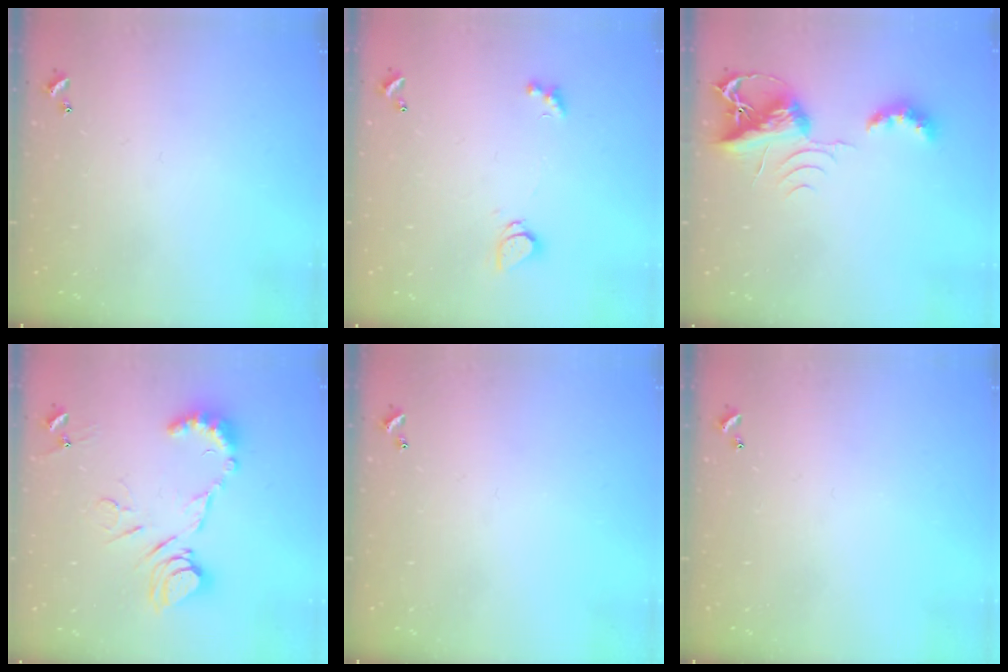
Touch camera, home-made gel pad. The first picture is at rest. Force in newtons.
{"total": 1.6, "press": 1.6, "slide": 0.2}
{"total": 7.7, "press": 7.7, "slide": 0.5}
{"total": 13.4, "press": 13.3, "slide": 1.4}
{"total": 0.0}
{"total": 0.0}